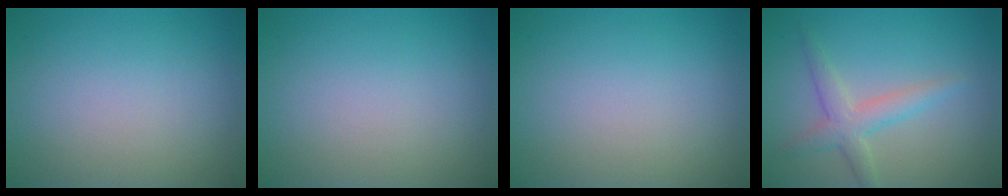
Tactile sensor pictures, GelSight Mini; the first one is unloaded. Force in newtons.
{"total": 0.0}
{"total": 0.0}
{"total": 2.9, "press": 2.9, "slide": 0.1}